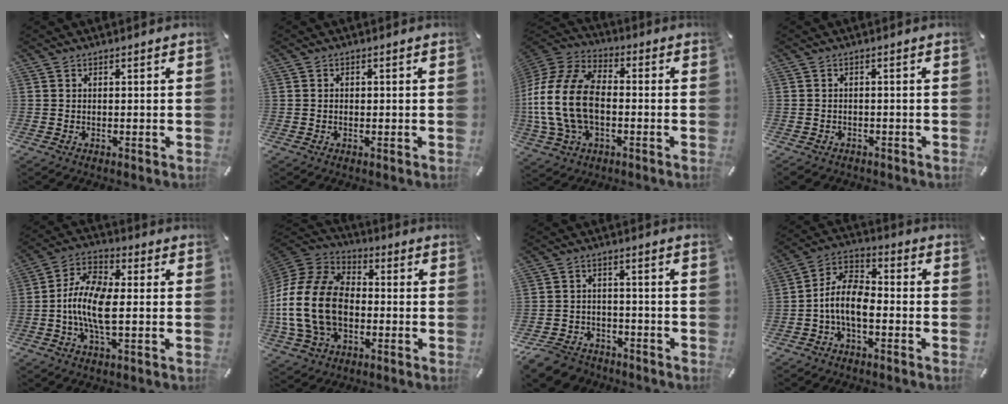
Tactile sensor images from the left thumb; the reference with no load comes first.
{"total": 0.9, "force": [-0.2, 0.6, 0.7], "torque": [-0.014, 0.002, -0.004]}
{"total": 18.1, "force": [-2.5, 12.1, 13.2], "torque": [-0.295, 0.014, -0.049]}
{"total": 1.9, "force": [-1.5, 1.0, 0.5], "torque": [-0.016, 0.005, -0.035]}
{"total": 11.2, "force": [-1.8, 5.1, 9.8], "torque": [-0.211, -0.001, -0.033]}
{"total": 19.3, "force": [-3.6, 14.0, 12.8], "torque": [-0.276, 0.028, -0.066]}
{"total": 7.1, "force": [-5.6, 3.9, 1.9], "torque": [-0.042, 0.025, -0.108]}
{"total": 9.3, "force": [-3.8, 5.2, 6.7], "torque": [-0.148, 0.004, -0.076]}